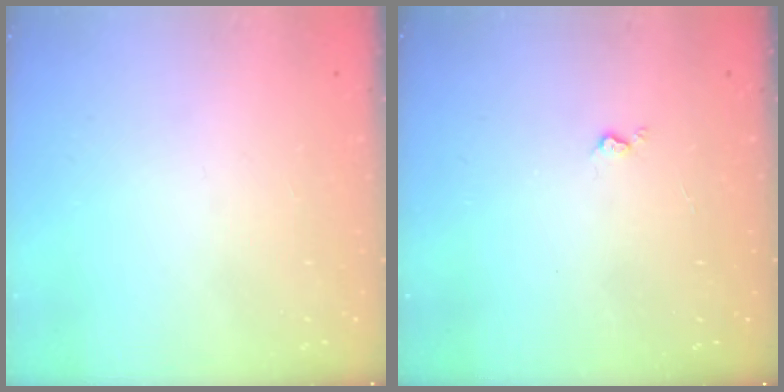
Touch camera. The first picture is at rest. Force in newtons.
{"total": 2.9, "press": 2.9, "slide": 0.5}